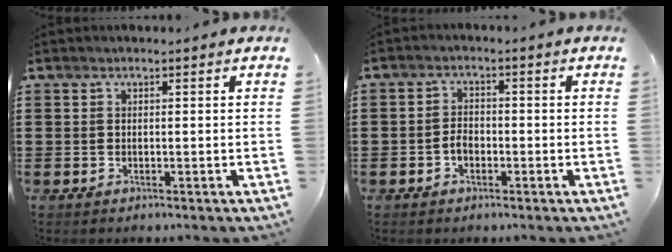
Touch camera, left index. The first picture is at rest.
{"total": 2.3, "force": [-0.9, 1.5, 1.6], "torque": [-0.040, 0.000, -0.020]}